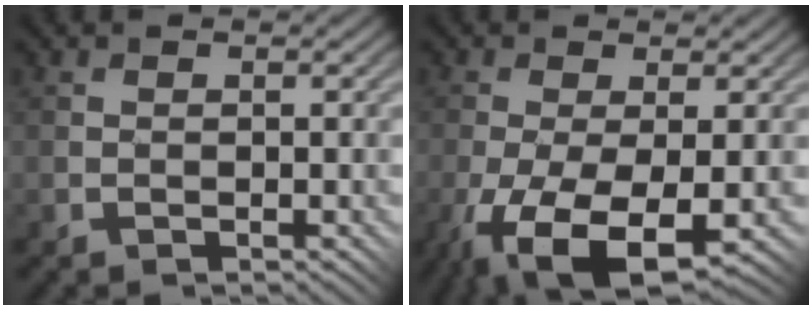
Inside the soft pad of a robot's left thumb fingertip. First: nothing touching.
{"total": 9.3, "force": [-4.2, 3.5, 7.5], "torque": [-0.170, -0.029, -0.065]}